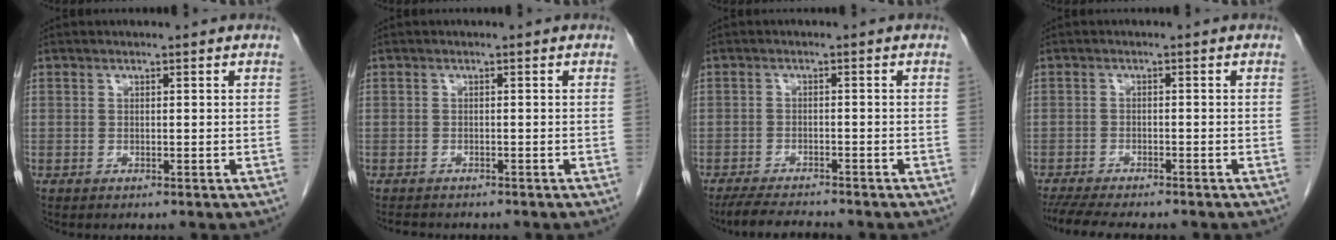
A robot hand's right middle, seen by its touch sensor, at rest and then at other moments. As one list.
[{"total": 3.3, "force": [-3.0, 1.1, 1.1], "torque": [-0.019, -0.006, -0.039]}, {"total": 5.2, "force": [-4.8, 0.4, 1.9], "torque": [-0.034, -0.018, -0.082]}, {"total": 9.8, "force": [-8.4, 1.8, 4.6], "torque": [-0.067, -0.011, -0.126]}]